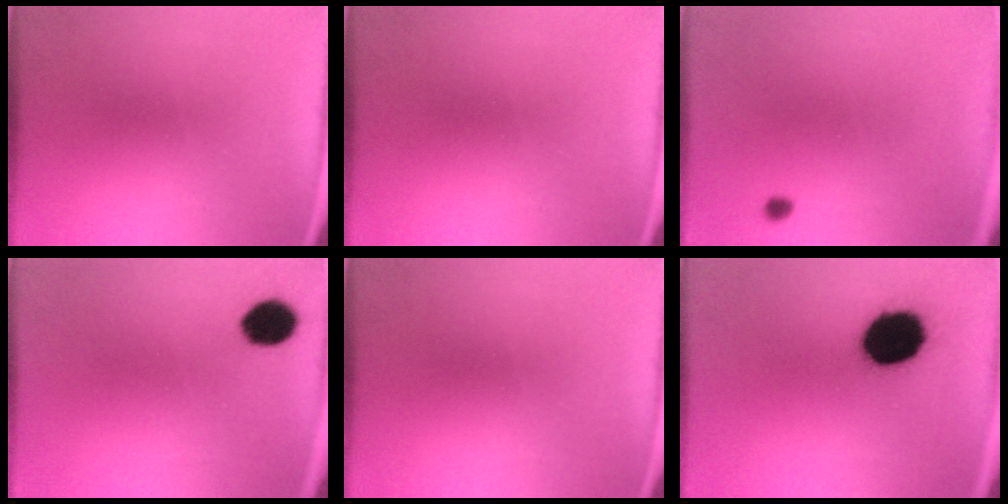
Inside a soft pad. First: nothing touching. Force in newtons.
{"total": 0.0}
{"total": 0.9}
{"total": 6.8}
{"total": 0.0}
{"total": 17.4}